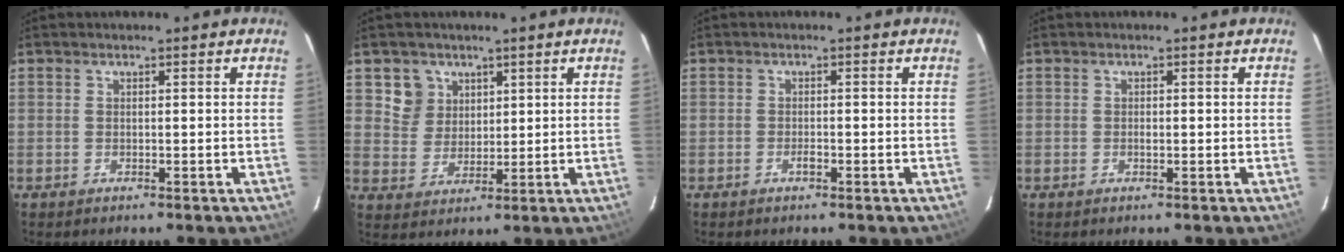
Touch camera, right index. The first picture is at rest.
{"total": 6.1, "force": [2.9, 5.3, 0.9], "torque": [-0.014, 0.012, 0.062]}
{"total": 1.2, "force": [-0.8, 0.5, 0.8], "torque": [-0.016, 0.000, -0.013]}
{"total": 0.7, "force": [-0.2, 0.3, 0.6], "torque": [-0.011, 0.001, -0.003]}